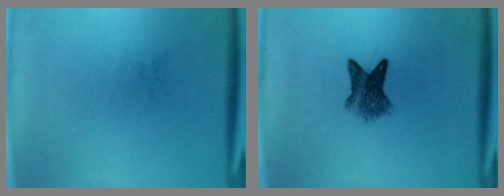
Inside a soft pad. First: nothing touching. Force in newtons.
{"total": 4.9}